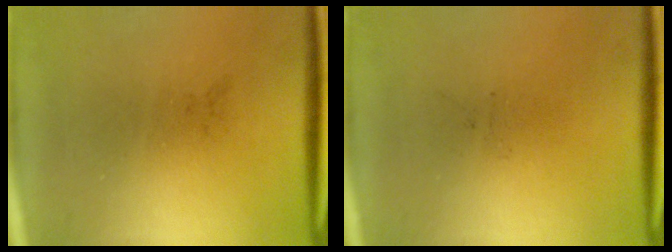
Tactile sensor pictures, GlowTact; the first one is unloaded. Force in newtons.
{"total": 0.0}